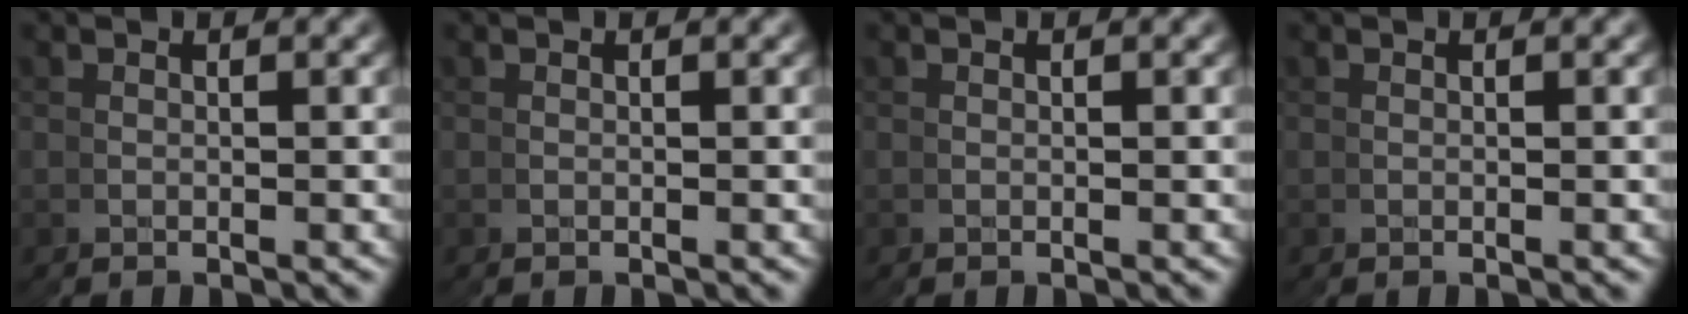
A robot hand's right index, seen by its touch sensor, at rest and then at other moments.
{"total": 0.0}
{"total": 0.0}
{"total": 0.0}